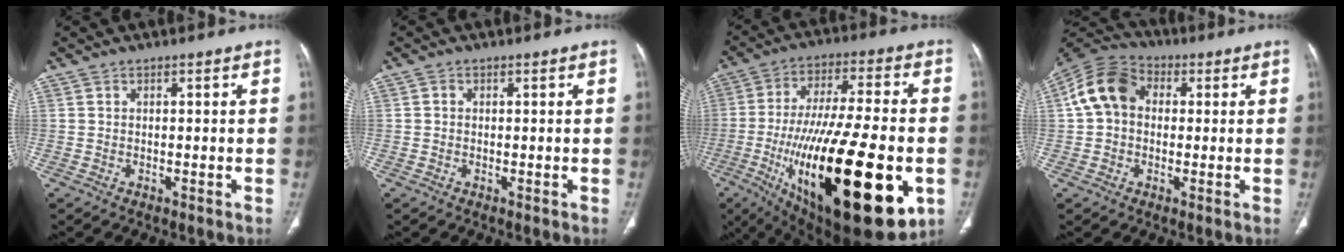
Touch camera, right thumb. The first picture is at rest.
{"total": 0.8, "force": [0.0, 0.7, 0.3], "torque": [-0.001, 0.002, 0.000]}
{"total": 35.7, "force": [-9.4, 12.0, 32.3], "torque": [-0.533, -0.022, -0.132]}
{"total": 10.9, "force": [1.3, 8.5, 6.7], "torque": [-0.120, 0.030, 0.010]}